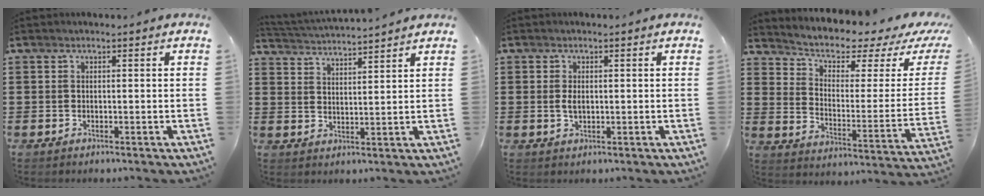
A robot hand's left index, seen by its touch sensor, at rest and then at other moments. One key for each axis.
{"total": 3.1, "fx": 3.0, "fy": -0.6, "fz": -0.2, "tx": -0.010, "ty": -0.022, "tz": 0.050}
{"total": 1.9, "fx": 0.1, "fy": 1.0, "fz": 1.7, "tx": -0.035, "ty": 0.003, "tz": 0.001}
{"total": 3.5, "fx": 2.3, "fy": 1.5, "fz": 2.1, "tx": -0.058, "ty": -0.020, "tz": 0.032}